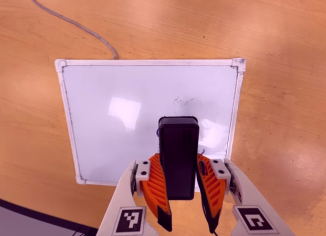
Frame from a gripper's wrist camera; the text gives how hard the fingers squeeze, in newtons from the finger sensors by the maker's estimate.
{"total": 10.8, "left": 8.6, "right": 13.1}